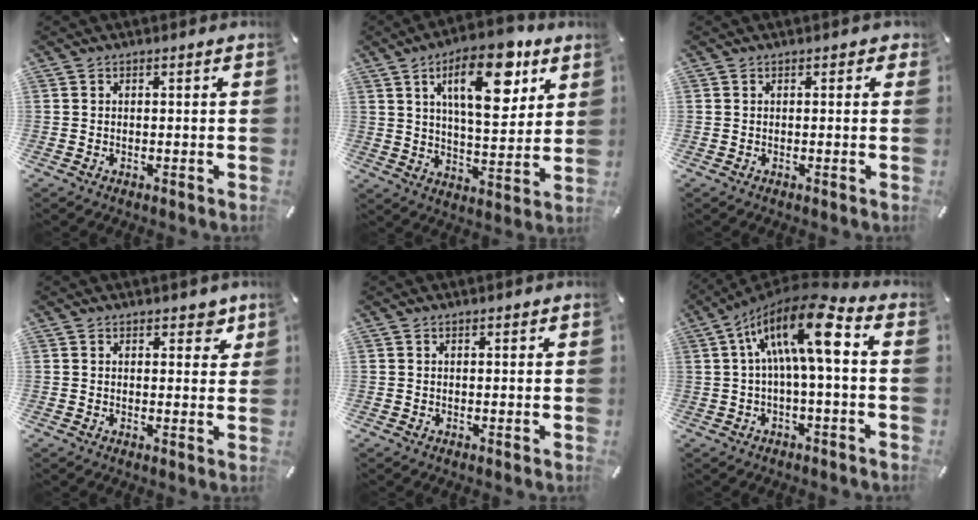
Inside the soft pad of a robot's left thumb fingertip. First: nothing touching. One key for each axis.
{"total": 17.7, "fx": 8.6, "fy": 7.9, "fz": 13.3, "tx": -0.200, "ty": -0.024, "tz": 0.137}
{"total": 0.7, "fx": 0.1, "fy": 0.6, "fz": 0.3, "tx": 0.003, "ty": 0.002, "tz": 0.000}
{"total": 4.2, "fx": 2.8, "fy": 2.6, "fz": 1.8, "tx": 0.005, "ty": -0.016, "tz": 0.040}
{"total": 0.7, "fx": 0.4, "fy": 0.5, "fz": 0.3, "tx": -0.006, "ty": 0.002, "tz": 0.008}
{"total": 16.3, "fx": 3.3, "fy": 5.4, "fz": 15.1, "tx": -0.277, "ty": -0.009, "tz": 0.048}